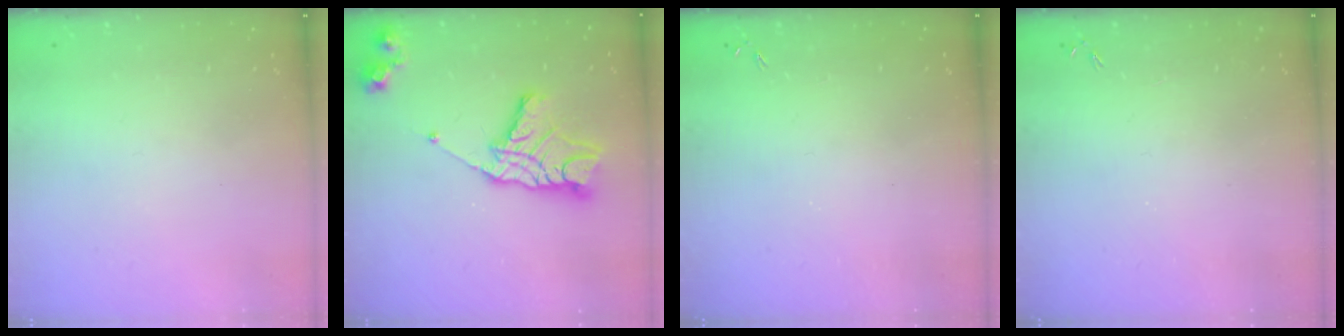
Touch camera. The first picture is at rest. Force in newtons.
{"total": 15.2, "press": 15.1, "slide": 1.3}
{"total": 0.0}
{"total": 0.0}